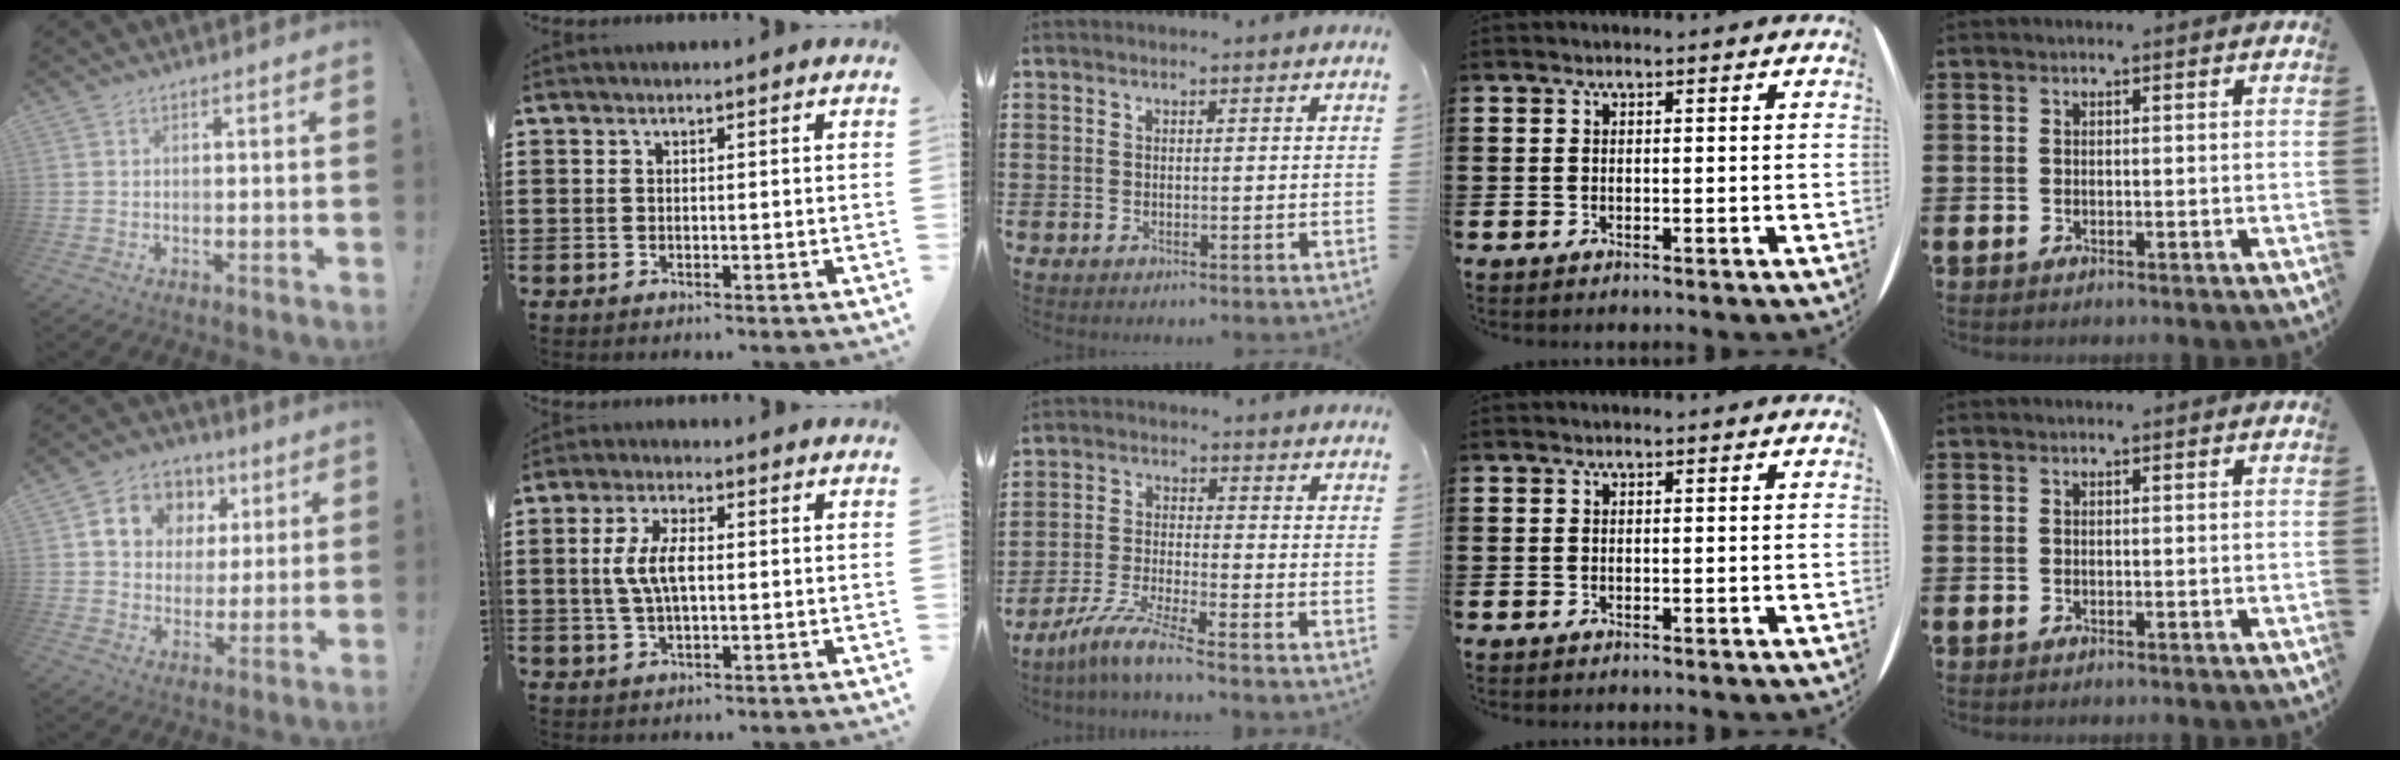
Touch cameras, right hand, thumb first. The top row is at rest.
{"thumb": {"total": 11.3, "force": [4.1, 9.6, 4.2], "torque": [-0.063, -0.014, 0.083]}, "index": {"total": 5.9, "force": [0.3, 2.3, 5.4], "torque": [-0.126, 0.000, -0.004]}, "middle": {"total": 6.1, "force": [-5.3, -0.3, 3.1], "torque": [-0.077, -0.019, -0.104]}}